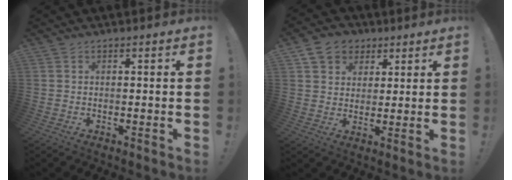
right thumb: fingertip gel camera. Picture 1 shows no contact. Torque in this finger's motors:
{"motor_torque": [-0.08, 0.06, 0.01, -0.15, 0.01]}